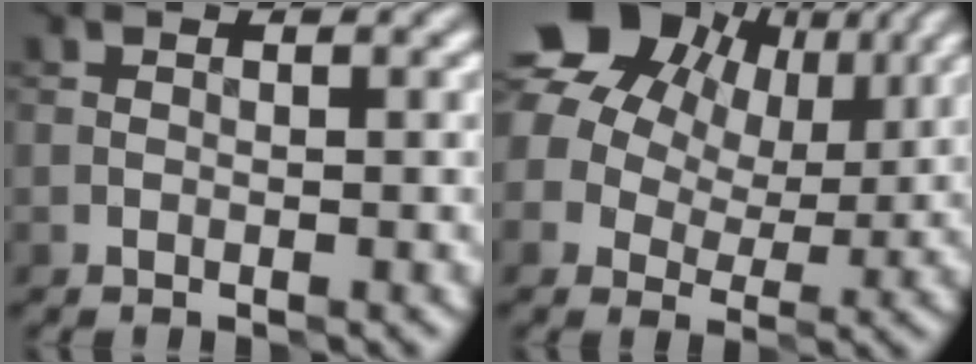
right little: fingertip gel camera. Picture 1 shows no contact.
{"total": 11.6, "force": [6.2, 8.1, 5.5], "torque": [-0.103, 0.039, 0.099]}